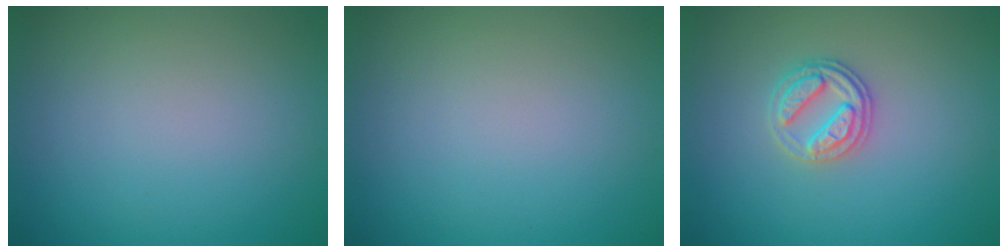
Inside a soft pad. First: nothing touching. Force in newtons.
{"total": 0.0}
{"total": 2.7, "press": 2.6, "slide": 0.8}